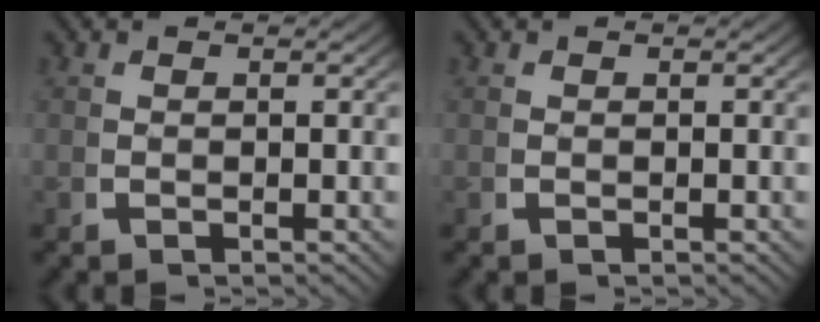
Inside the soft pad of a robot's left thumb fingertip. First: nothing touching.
{"total": 0.0}